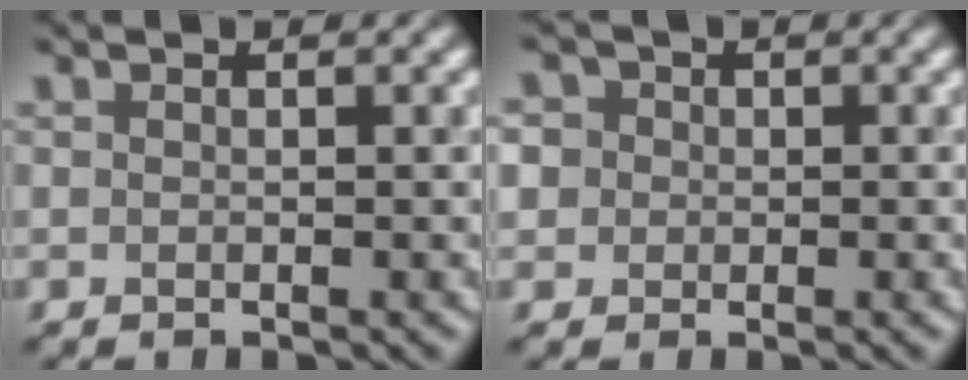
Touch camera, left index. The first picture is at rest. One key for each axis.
{"total": 4.9, "fx": 1.3, "fy": 4.5, "fz": 1.7, "tx": -0.027, "ty": 0.038, "tz": -0.010}